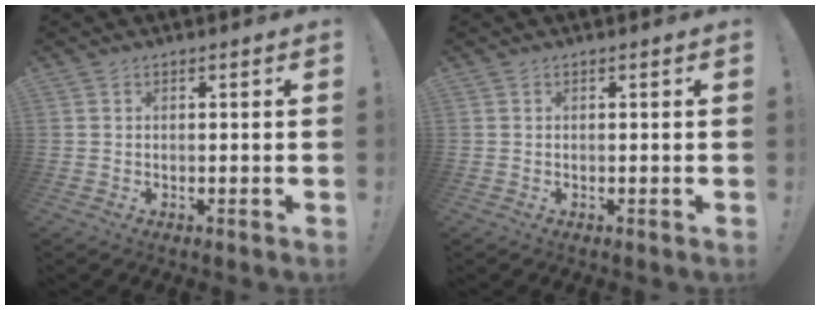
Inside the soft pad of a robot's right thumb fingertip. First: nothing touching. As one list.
[{"total": 0.0}]